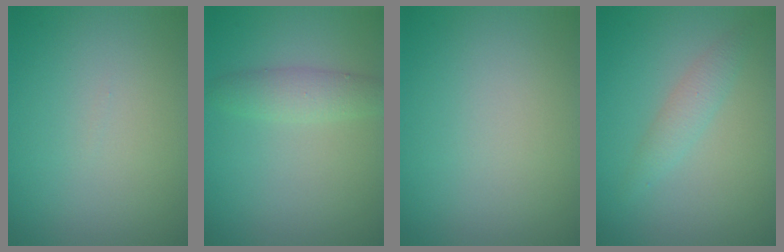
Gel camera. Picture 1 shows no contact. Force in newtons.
{"total": 2.4, "press": 2.4, "slide": 0.2}
{"total": 0.0}
{"total": 1.8, "press": 1.8, "slide": 0.1}